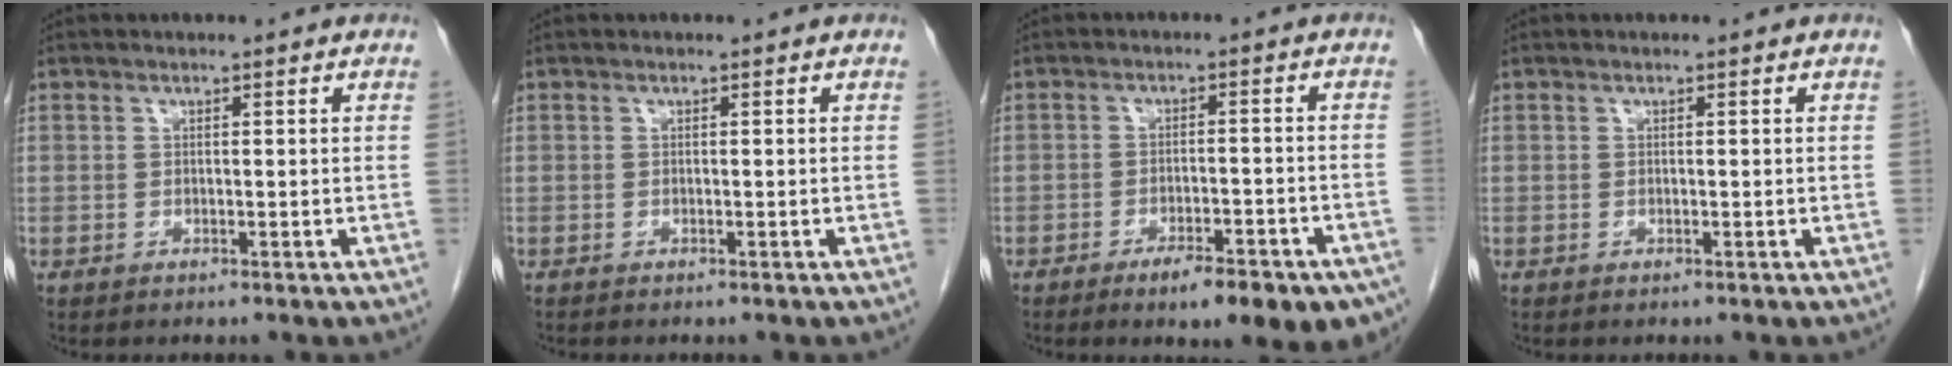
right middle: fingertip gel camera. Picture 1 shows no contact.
{"total": 0.0}
{"total": 12.3, "force": [-8.6, 3.2, 8.2], "torque": [-0.062, 0.005, -0.115]}
{"total": 0.0}